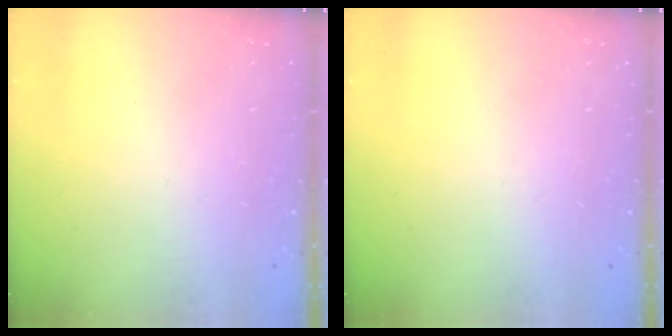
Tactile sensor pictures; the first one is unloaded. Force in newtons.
{"total": 0.0}